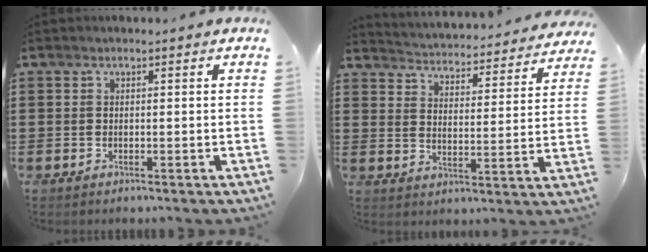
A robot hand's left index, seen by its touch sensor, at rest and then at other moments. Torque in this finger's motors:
{"motor_torque": [2.14, 0.00, 1.05, 0.13]}